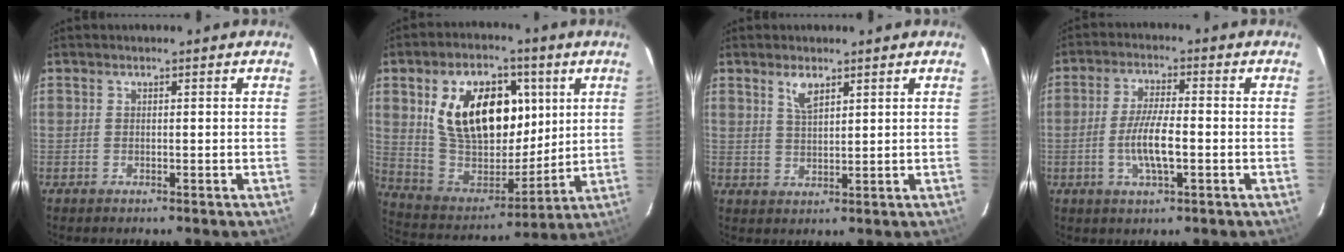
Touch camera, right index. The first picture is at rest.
{"total": 21.8, "force": [6.7, 13.3, 15.9], "torque": [-0.300, 0.018, 0.135]}
{"total": 3.5, "force": [2.2, 1.3, 2.4], "torque": [-0.044, 0.001, 0.044]}
{"total": 7.4, "force": [-1.9, 1.7, 7.0], "torque": [-0.137, -0.003, -0.036]}